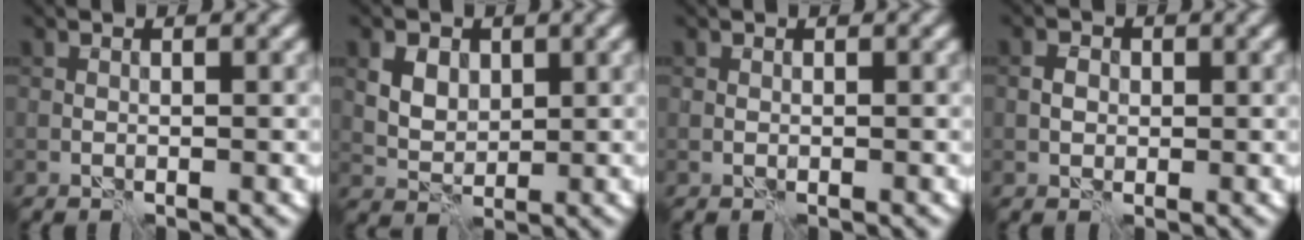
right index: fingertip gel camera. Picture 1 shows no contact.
{"total": 3.7, "force": [1.4, 2.7, 2.1], "torque": [-0.044, 0.006, 0.025]}
{"total": 0.0}
{"total": 1.3, "force": [0.0, 1.2, 0.6], "torque": [-0.011, 0.004, -0.003]}